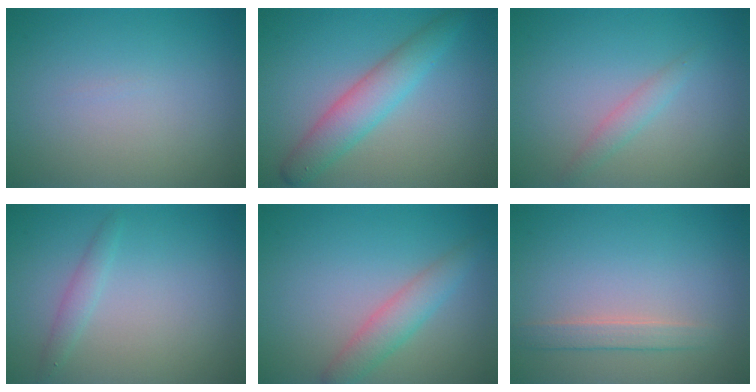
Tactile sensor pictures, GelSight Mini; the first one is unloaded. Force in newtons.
{"total": 4.1, "press": 4.1, "slide": 0.1}
{"total": 1.4, "press": 1.4, "slide": 0.1}
{"total": 1.3, "press": 1.3, "slide": 0.1}
{"total": 2.8, "press": 2.8, "slide": 0.1}
{"total": 1.7, "press": 1.7, "slide": 0.0}